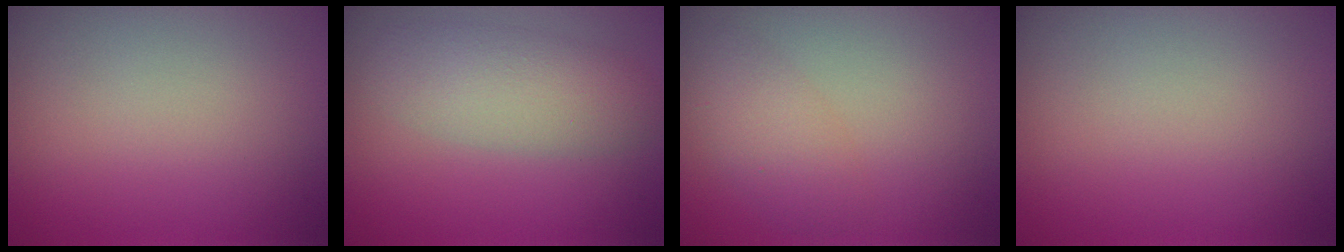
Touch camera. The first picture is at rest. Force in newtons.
{"total": 4.1, "press": 4.1, "slide": 0.3}
{"total": 2.7, "press": 2.7, "slide": 0.1}
{"total": 0.0}